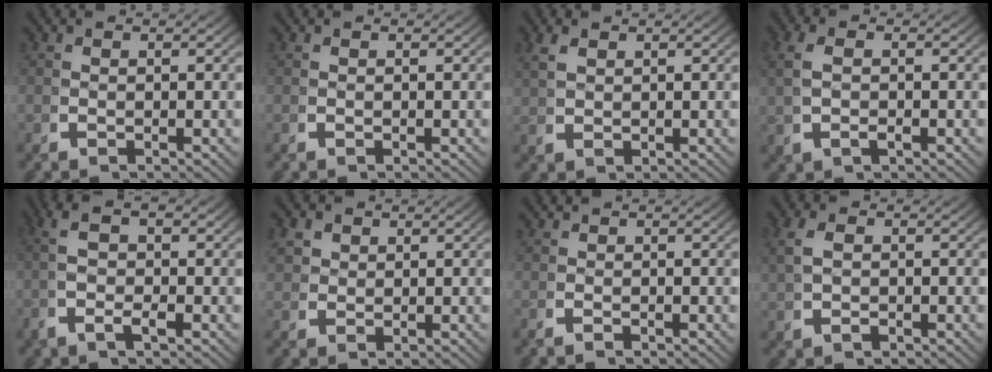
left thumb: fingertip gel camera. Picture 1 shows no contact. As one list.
[{"total": 0.0}, {"total": 1.7, "force": [1.4, 0.5, 0.7], "torque": [-0.014, 0.005, 0.037]}, {"total": 2.5, "force": [0.3, 1.3, 2.2], "torque": [-0.054, 0.002, 0.009]}, {"total": 3.7, "force": [0.4, 1.4, 3.4], "torque": [-0.076, 0.005, 0.000]}, {"total": 2.4, "force": [1.6, 1.6, 0.8], "torque": [-0.017, -0.003, 0.035]}, {"total": 0.0}, {"total": 2.3, "force": [0.5, 1.4, 1.7], "torque": [-0.042, 0.000, 0.013]}]